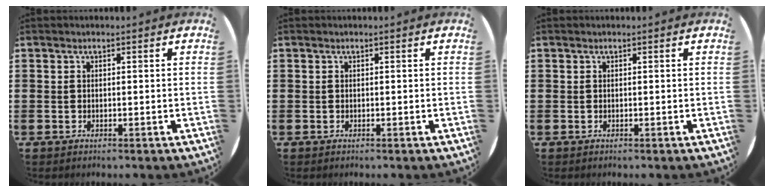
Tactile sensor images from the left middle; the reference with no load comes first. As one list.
[{"total": 0.0}, {"total": 0.0}]